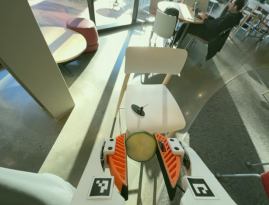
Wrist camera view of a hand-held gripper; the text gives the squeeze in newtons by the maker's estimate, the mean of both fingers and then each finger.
{"total": 9.3, "left": 9.2, "right": 9.4}